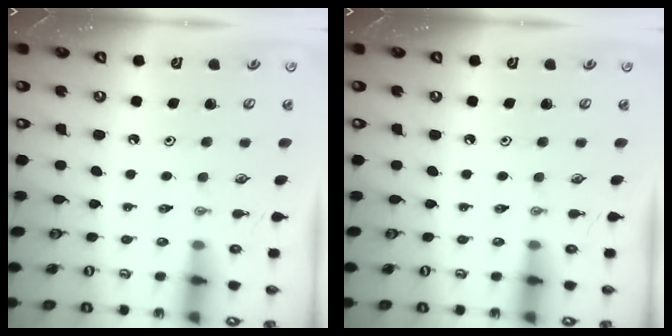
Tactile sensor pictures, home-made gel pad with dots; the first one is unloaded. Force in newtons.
{"total": 0.0}